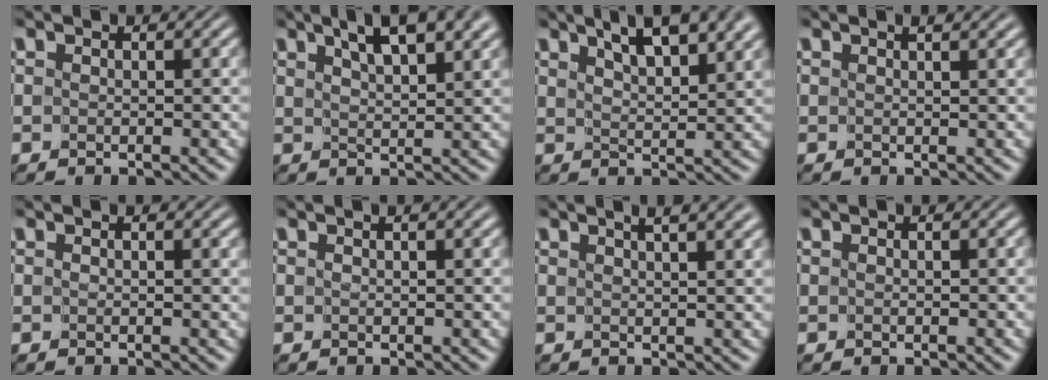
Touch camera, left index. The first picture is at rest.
{"total": 7.6, "force": [5.2, 2.3, 5.0], "torque": [-0.067, 0.022, 0.063]}
{"total": 8.4, "force": [5.7, 2.9, 5.4], "torque": [-0.069, 0.028, 0.066]}
{"total": 2.4, "force": [1.7, 0.8, 1.5], "torque": [-0.003, 0.000, 0.009]}
{"total": 0.7, "force": [0.4, 0.1, 0.6], "torque": [-0.006, -0.002, 0.007]}
{"total": 1.6, "force": [1.1, 0.4, 1.2], "torque": [-0.008, -0.001, 0.008]}
{"total": 5.9, "force": [3.8, 2.3, 3.9], "torque": [-0.013, 0.031, 0.025]}
{"total": 0.0}